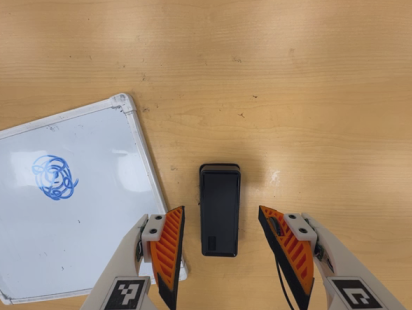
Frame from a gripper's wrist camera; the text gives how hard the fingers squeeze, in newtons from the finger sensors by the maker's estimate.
{"total": 0.0}